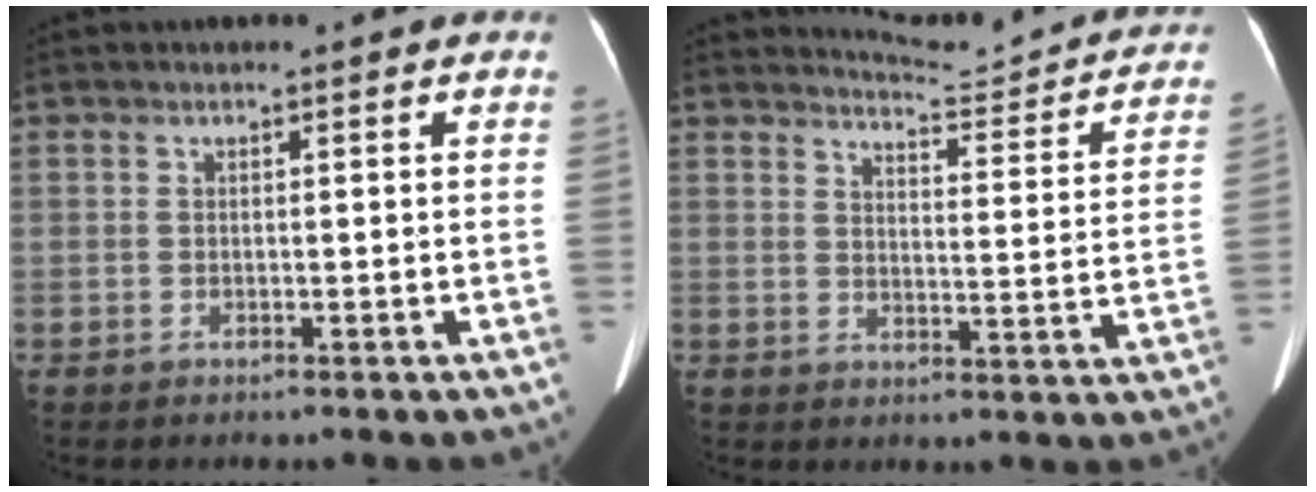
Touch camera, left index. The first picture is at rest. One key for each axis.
{"total": 13.4, "fx": 13.1, "fy": 0.9, "fz": 2.5, "tx": -0.023, "ty": -0.058, "tz": 0.143}